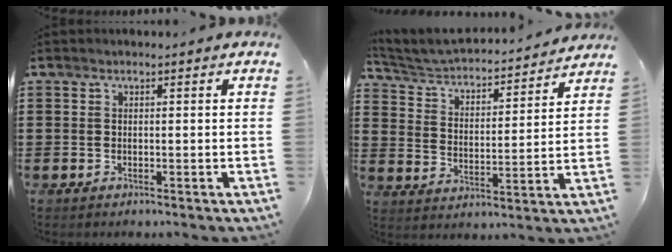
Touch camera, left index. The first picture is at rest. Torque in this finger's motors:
{"motor_torque": [0.98, -1.16, 0.26, 0.13]}